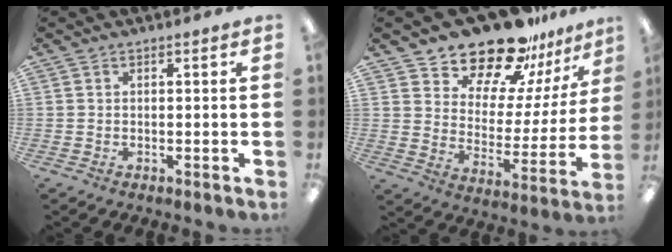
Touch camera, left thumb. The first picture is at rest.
{"total": 18.7, "force": [16.4, 7.2, 5.4], "torque": [-0.098, -0.135, 0.292]}